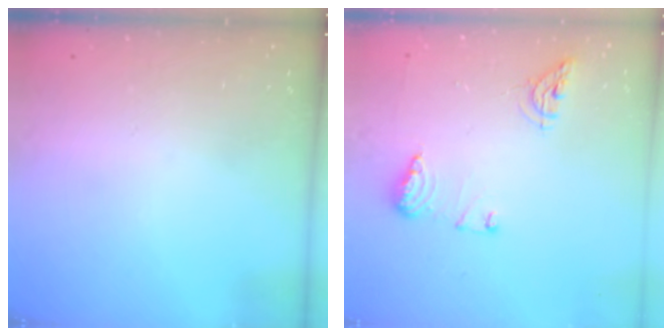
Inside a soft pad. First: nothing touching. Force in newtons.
{"total": 8.6, "press": 8.4, "slide": 1.4}